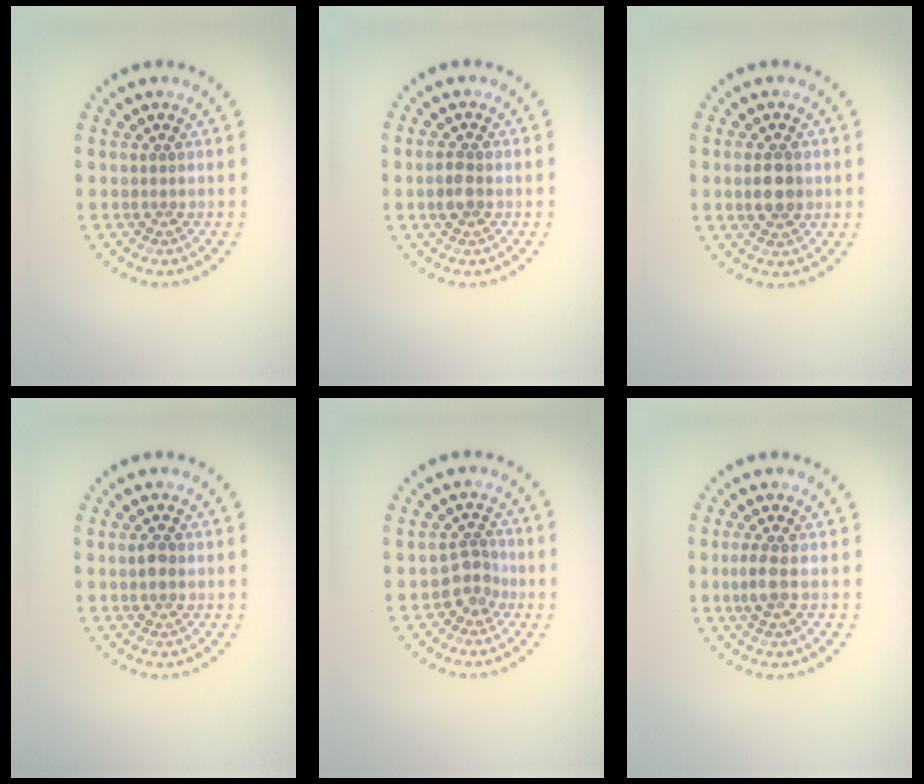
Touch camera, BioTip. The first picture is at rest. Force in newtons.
{"total": 1.8, "press": 1.8, "slide": 0.1}
{"total": 3.2, "press": 3.2, "slide": 0.2}
{"total": 1.4, "press": 1.4, "slide": 0.1}
{"total": 2.3, "press": 1.8, "slide": 1.5}
{"total": 1.6, "press": 1.5, "slide": 0.7}